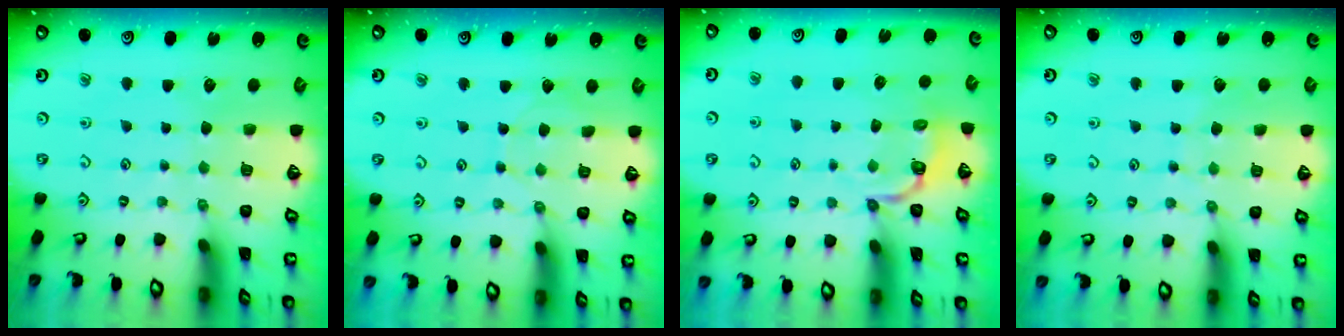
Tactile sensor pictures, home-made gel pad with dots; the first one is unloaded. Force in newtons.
{"total": 2.9, "press": 2.9, "slide": 0.3}
{"total": 4.2, "press": 3.2, "slide": 2.7}
{"total": 3.9, "press": 3.9, "slide": 0.4}